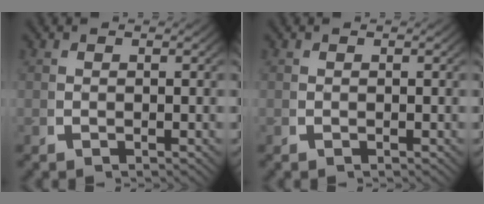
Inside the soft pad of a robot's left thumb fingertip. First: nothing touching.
{"total": 0.0}